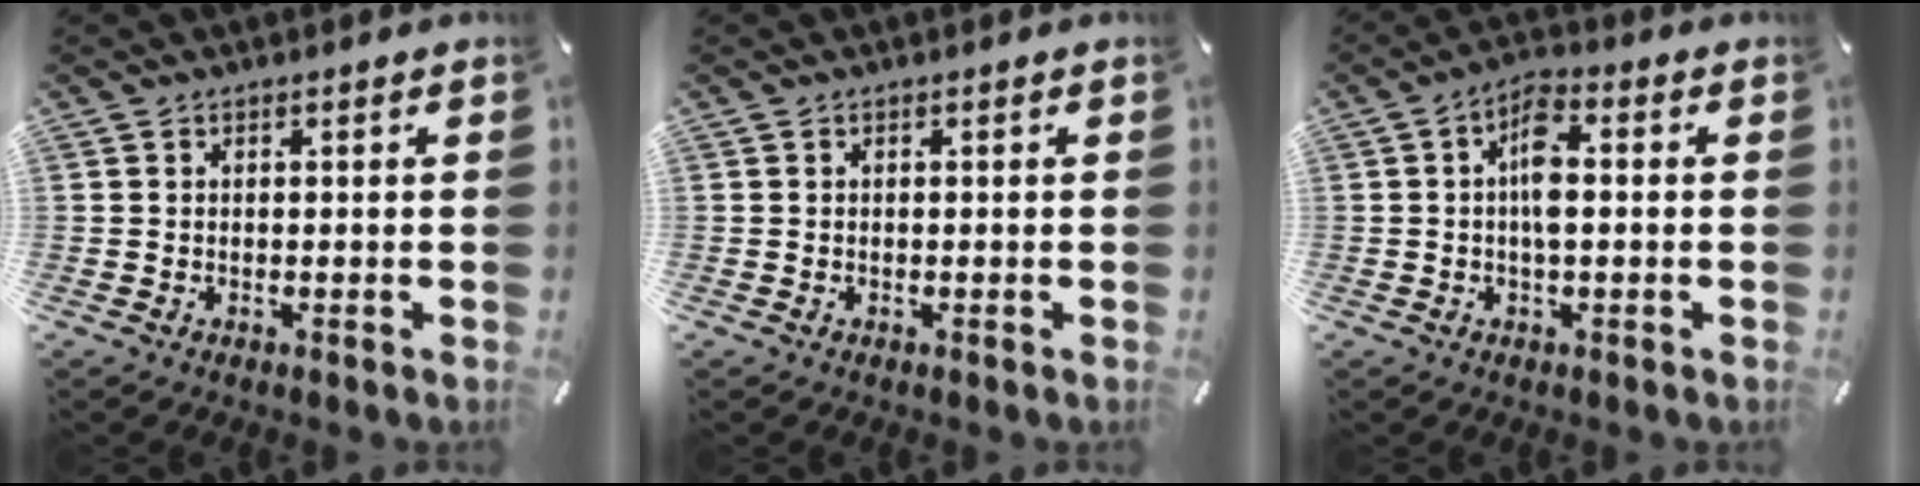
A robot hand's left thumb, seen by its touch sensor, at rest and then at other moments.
{"total": 0.0}
{"total": 6.6, "force": [0.0, 2.9, 5.9], "torque": [-0.108, 0.012, -0.003]}